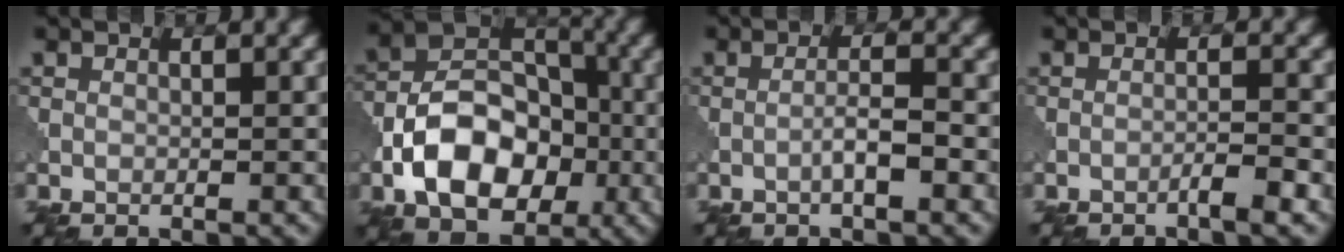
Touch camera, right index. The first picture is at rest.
{"total": 9.7, "force": [-3.1, 6.4, 6.5], "torque": [-0.108, 0.010, -0.062]}
{"total": 2.4, "force": [-1.0, 0.3, 2.2], "torque": [-0.038, 0.010, -0.020]}
{"total": 1.9, "force": [-1.1, 0.1, 1.5], "torque": [-0.019, 0.010, -0.027]}